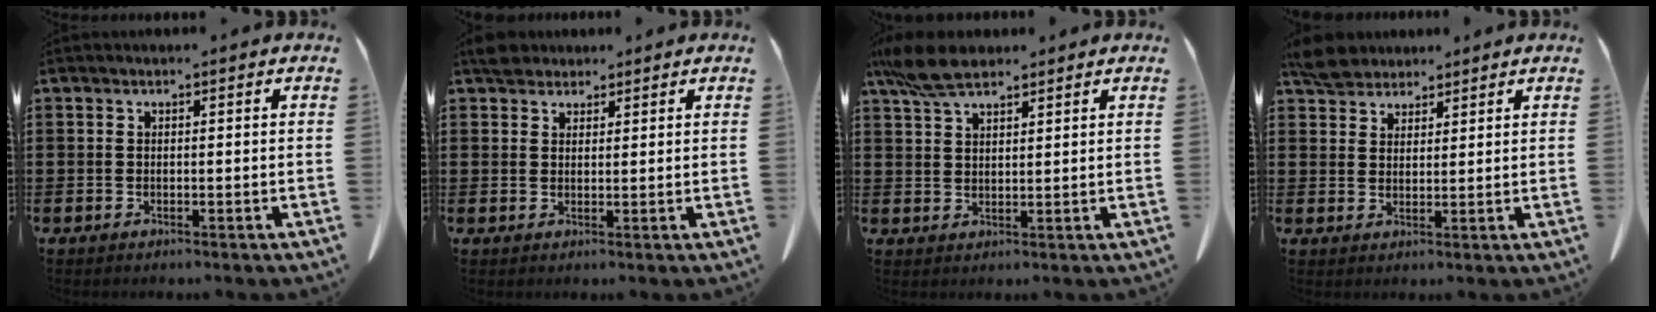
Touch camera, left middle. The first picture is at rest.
{"total": 3.0, "force": [2.5, 1.4, 0.7], "torque": [-0.015, 0.004, 0.048]}
{"total": 7.0, "force": [5.3, 2.2, 4.0], "torque": [-0.092, -0.004, 0.099]}
{"total": 4.4, "force": [3.9, 1.8, 0.8], "torque": [-0.022, -0.001, 0.075]}